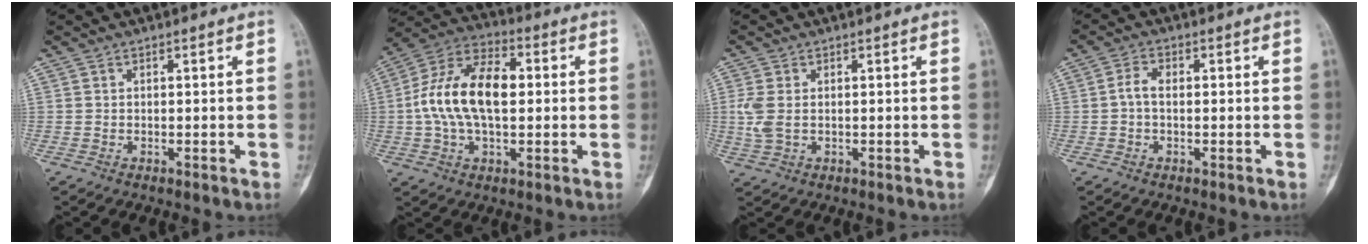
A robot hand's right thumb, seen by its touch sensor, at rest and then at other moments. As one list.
[{"total": 16.0, "force": [0.9, 8.9, 13.2], "torque": [-0.245, 0.030, 0.009]}, {"total": 4.2, "force": [0.2, 2.6, 3.3], "torque": [-0.099, 0.002, 0.007]}, {"total": 2.9, "force": [-0.1, 1.8, 2.3], "torque": [-0.043, 0.011, -0.008]}]